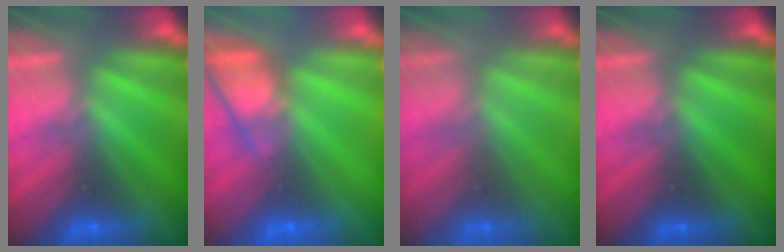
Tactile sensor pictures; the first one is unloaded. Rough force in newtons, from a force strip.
{"total": 5.6}
{"total": 12.7}
{"total": 0.0}